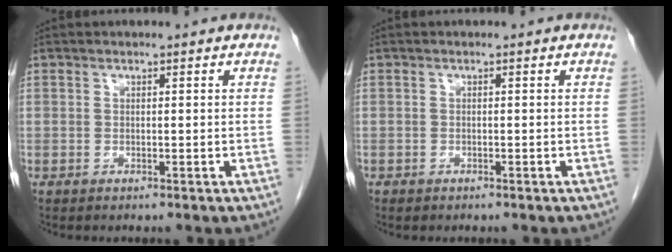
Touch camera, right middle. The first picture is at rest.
{"total": 0.5, "force": [-0.3, 0.4, 0.1], "torque": [-0.006, 0.003, -0.005]}